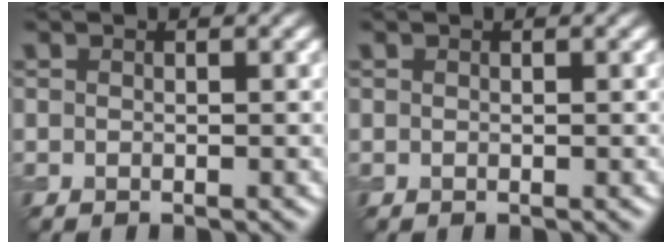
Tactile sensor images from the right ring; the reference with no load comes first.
{"total": 0.0}